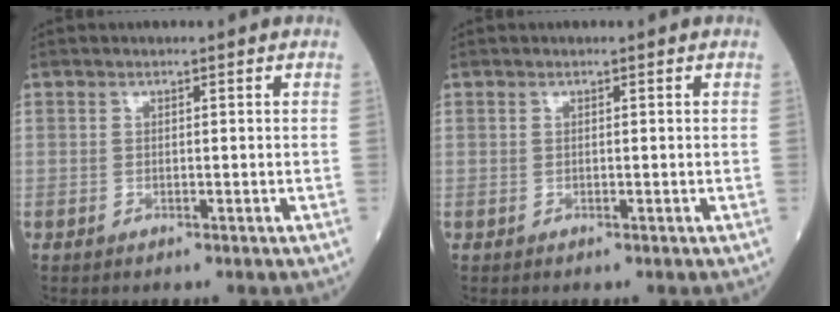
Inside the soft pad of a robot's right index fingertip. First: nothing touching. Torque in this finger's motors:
{"motor_torque": [0.00, 0.00, 0.00, 0.00]}